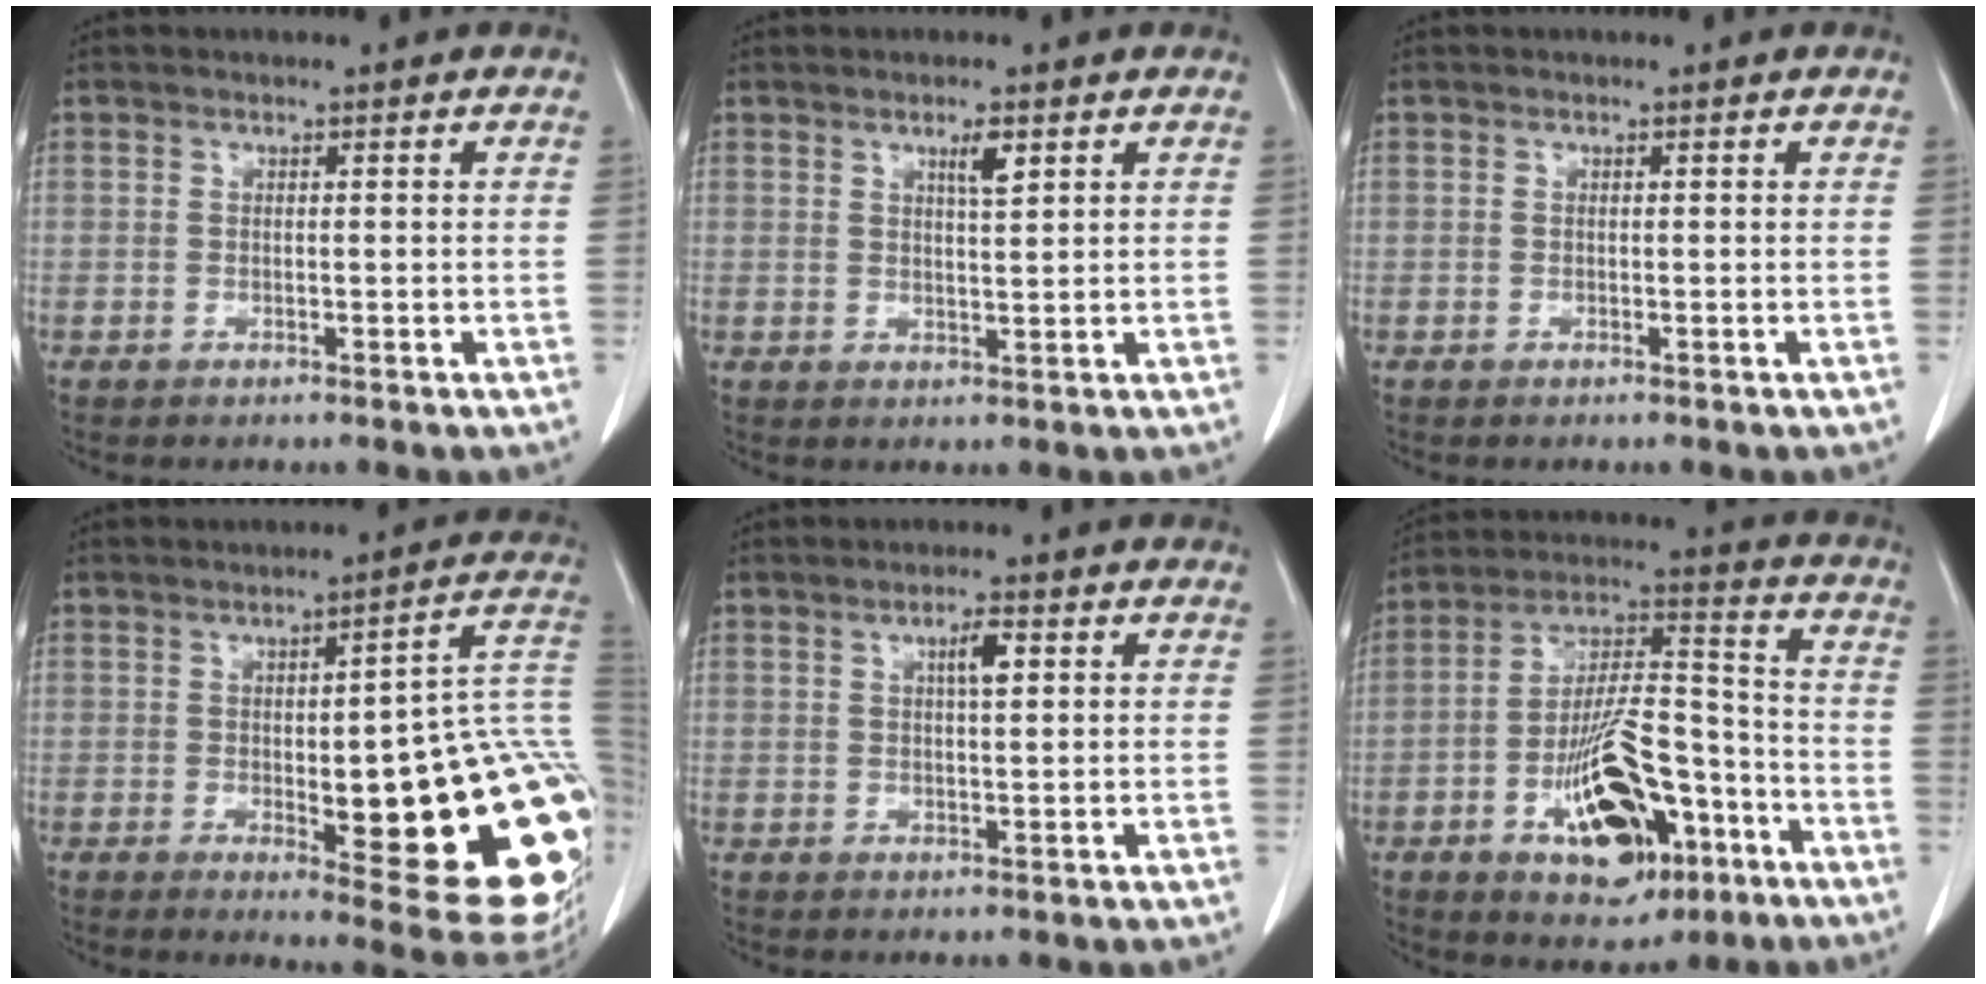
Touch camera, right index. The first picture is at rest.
{"total": 2.8, "force": [1.5, 0.3, 2.3], "torque": [-0.041, -0.003, 0.027]}
{"total": 0.0}
{"total": 26.1, "force": [-3.3, 5.2, 25.3], "torque": [-0.218, 0.011, -0.029]}
{"total": 3.0, "force": [1.1, 0.5, 2.8], "torque": [-0.048, 0.000, 0.018]}
{"total": 18.0, "force": [-7.5, 7.3, 14.6], "torque": [-0.254, 0.013, -0.110]}